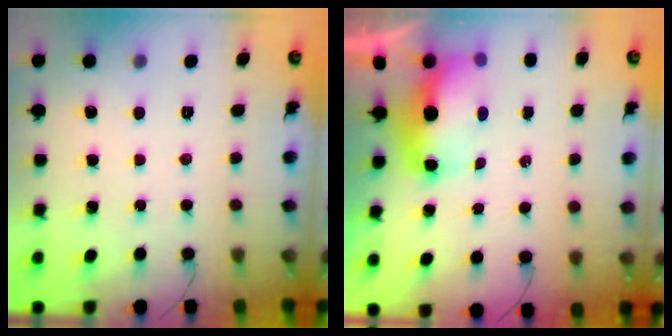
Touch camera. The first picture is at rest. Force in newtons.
{"total": 8.8, "press": 8.6, "slide": 1.9}